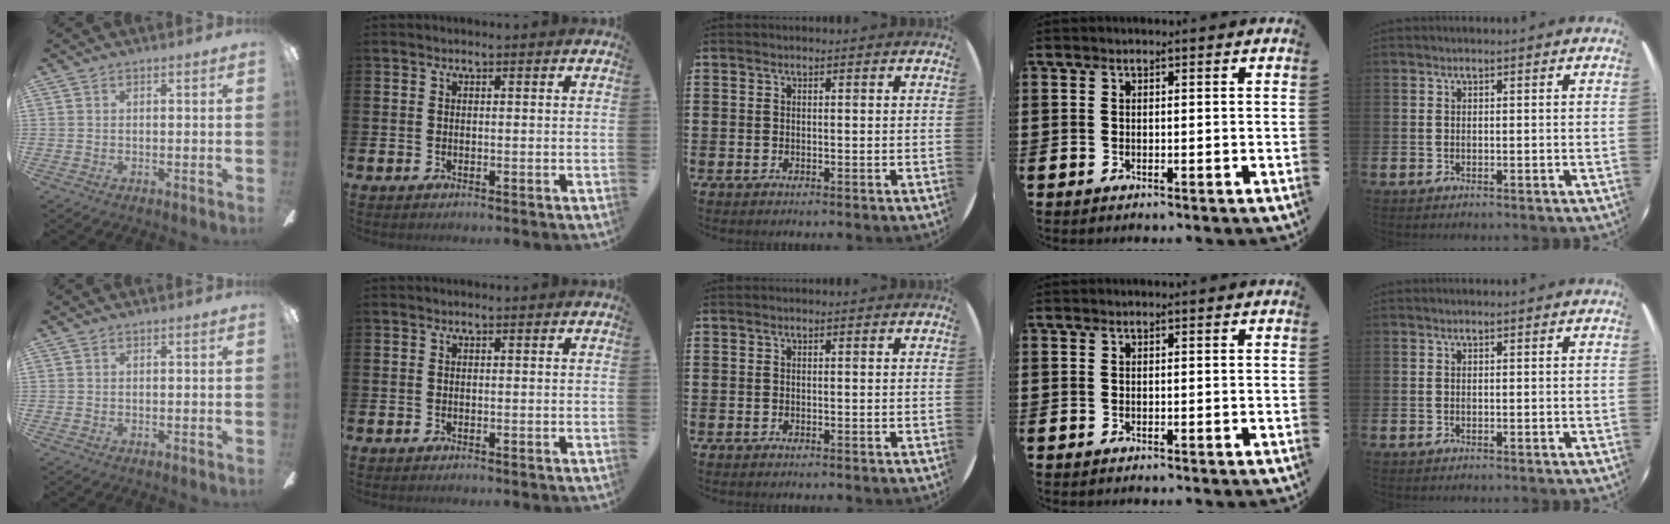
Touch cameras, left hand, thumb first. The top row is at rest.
{}